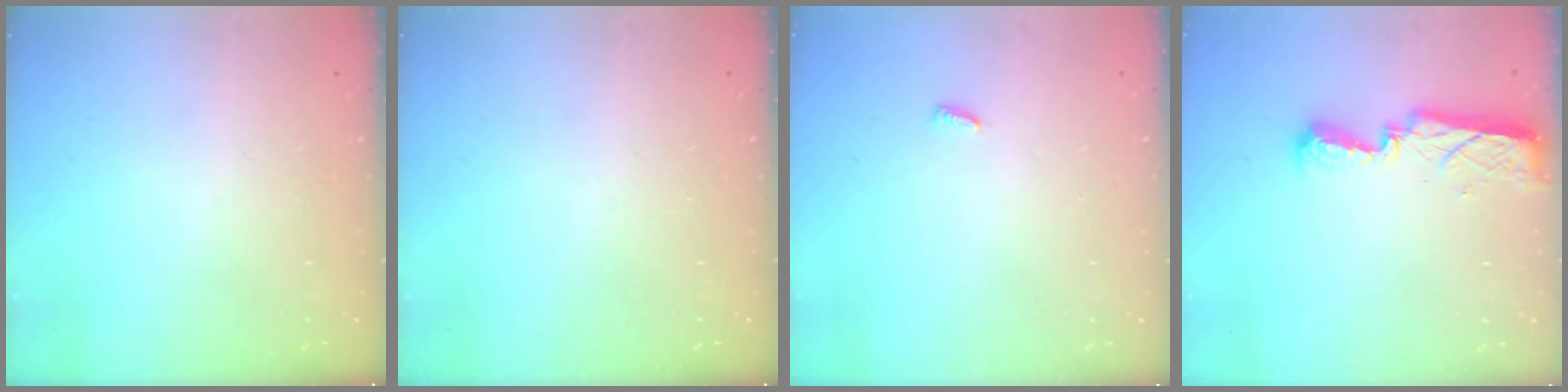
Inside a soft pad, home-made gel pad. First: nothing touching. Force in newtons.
{"total": 0.0}
{"total": 3.5, "press": 3.4, "slide": 0.6}
{"total": 8.2, "press": 8.2, "slide": 0.4}